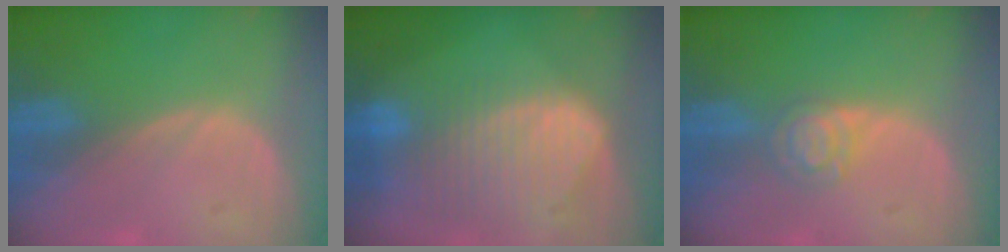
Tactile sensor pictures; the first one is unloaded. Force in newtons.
{"total": 10.5, "press": 9.1, "slide": 5.2}
{"total": 3.8, "press": 3.8, "slide": 0.2}